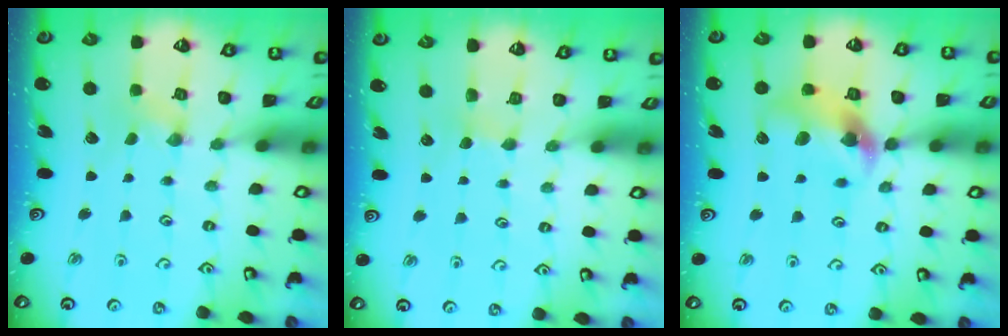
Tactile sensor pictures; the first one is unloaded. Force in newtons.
{"total": 2.9, "press": 2.9, "slide": 0.3}
{"total": 11.7, "press": 11.6, "slide": 1.7}